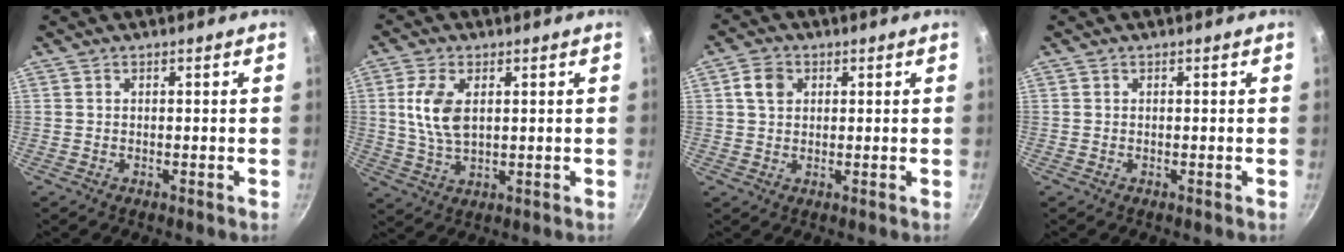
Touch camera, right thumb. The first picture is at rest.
{"total": 8.4, "force": [1.8, 4.6, 6.8], "torque": [-0.133, -0.007, 0.037]}
{"total": 4.4, "force": [1.4, 3.4, 2.5], "torque": [-0.031, 0.004, 0.022]}
{"total": 0.0}